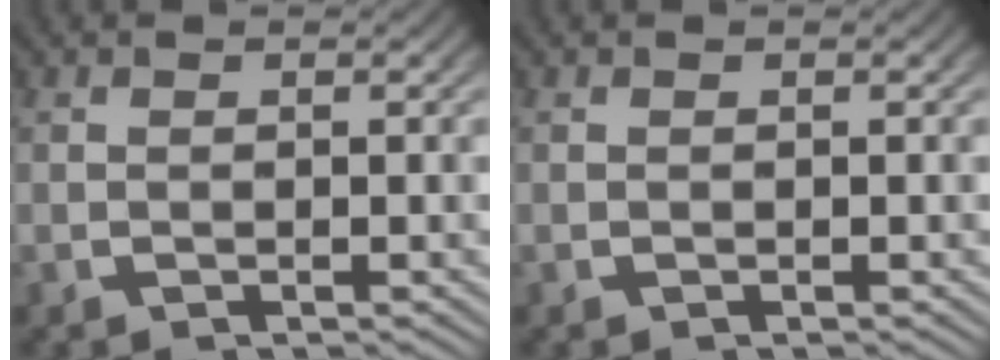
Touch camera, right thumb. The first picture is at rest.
{"total": 0.0}